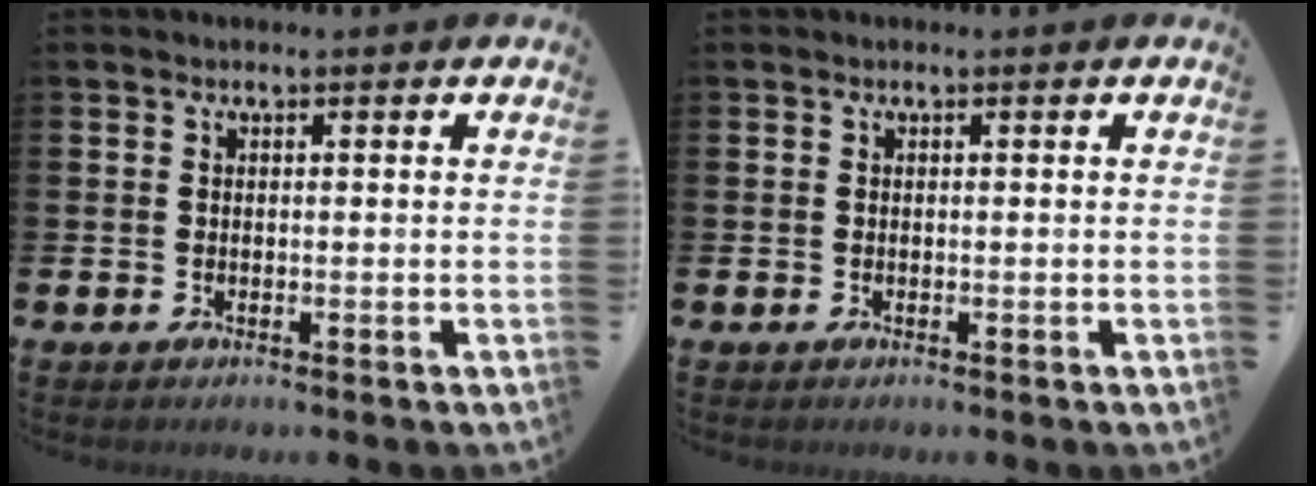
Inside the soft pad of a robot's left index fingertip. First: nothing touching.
{"total": 0.0}